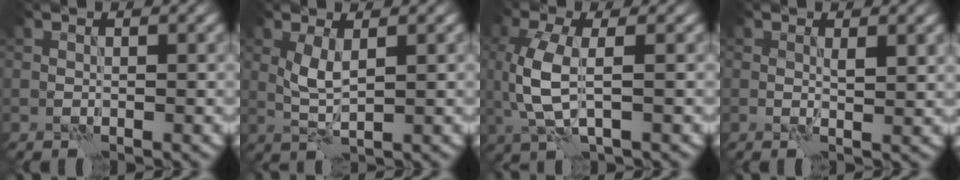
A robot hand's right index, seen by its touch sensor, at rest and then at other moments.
{"total": 2.5, "force": [0.6, 0.7, 2.3], "torque": [-0.055, 0.001, 0.013]}
{"total": 4.8, "force": [0.3, 2.0, 4.4], "torque": [-0.115, -0.004, 0.007]}
{"total": 1.3, "force": [0.4, 0.3, 1.2], "torque": [-0.021, -0.002, 0.007]}